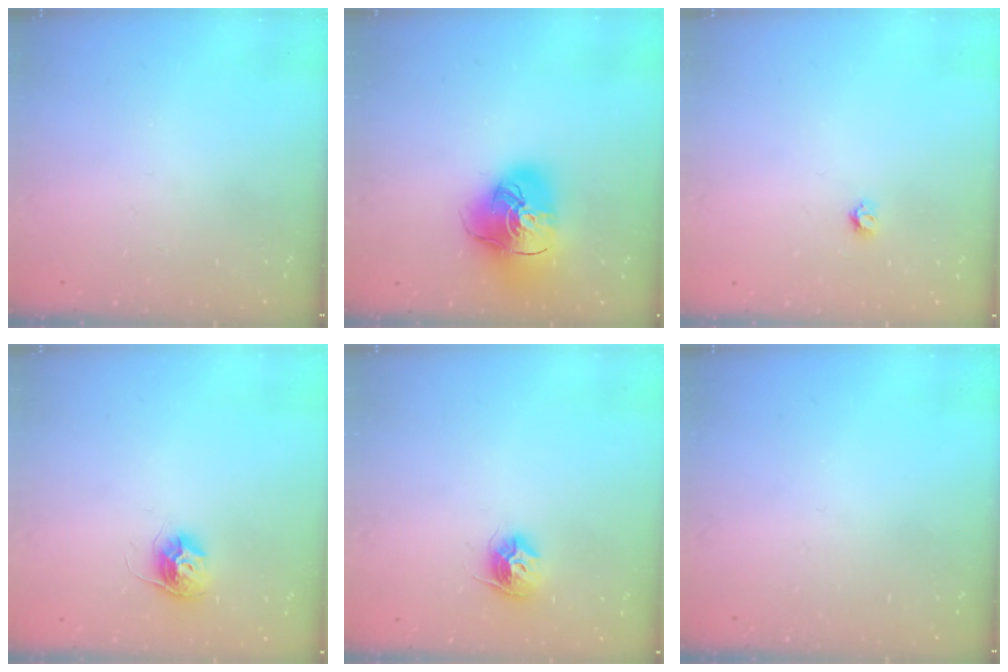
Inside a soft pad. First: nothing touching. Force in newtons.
{"total": 16.9, "press": 16.8, "slide": 2.0}
{"total": 3.2, "press": 3.2, "slide": 0.3}
{"total": 10.0, "press": 10.0, "slide": 0.6}
{"total": 9.6, "press": 9.6, "slide": 0.6}
{"total": 0.0}